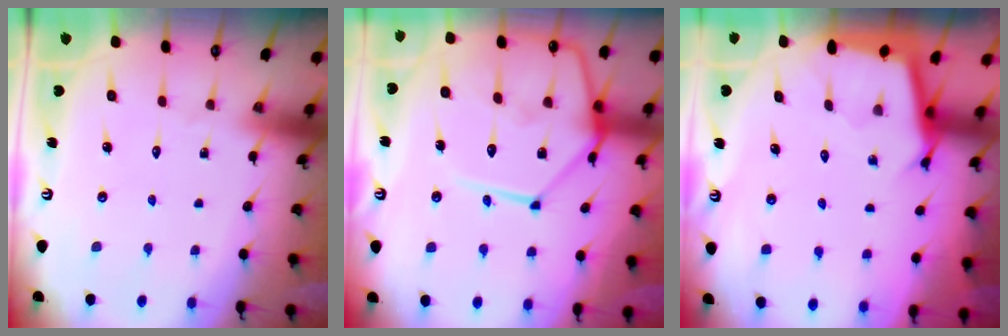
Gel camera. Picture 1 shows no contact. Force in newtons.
{"total": 18.8, "press": 18.7, "slide": 2.0}
{"total": 2.5, "press": 2.5, "slide": 0.1}